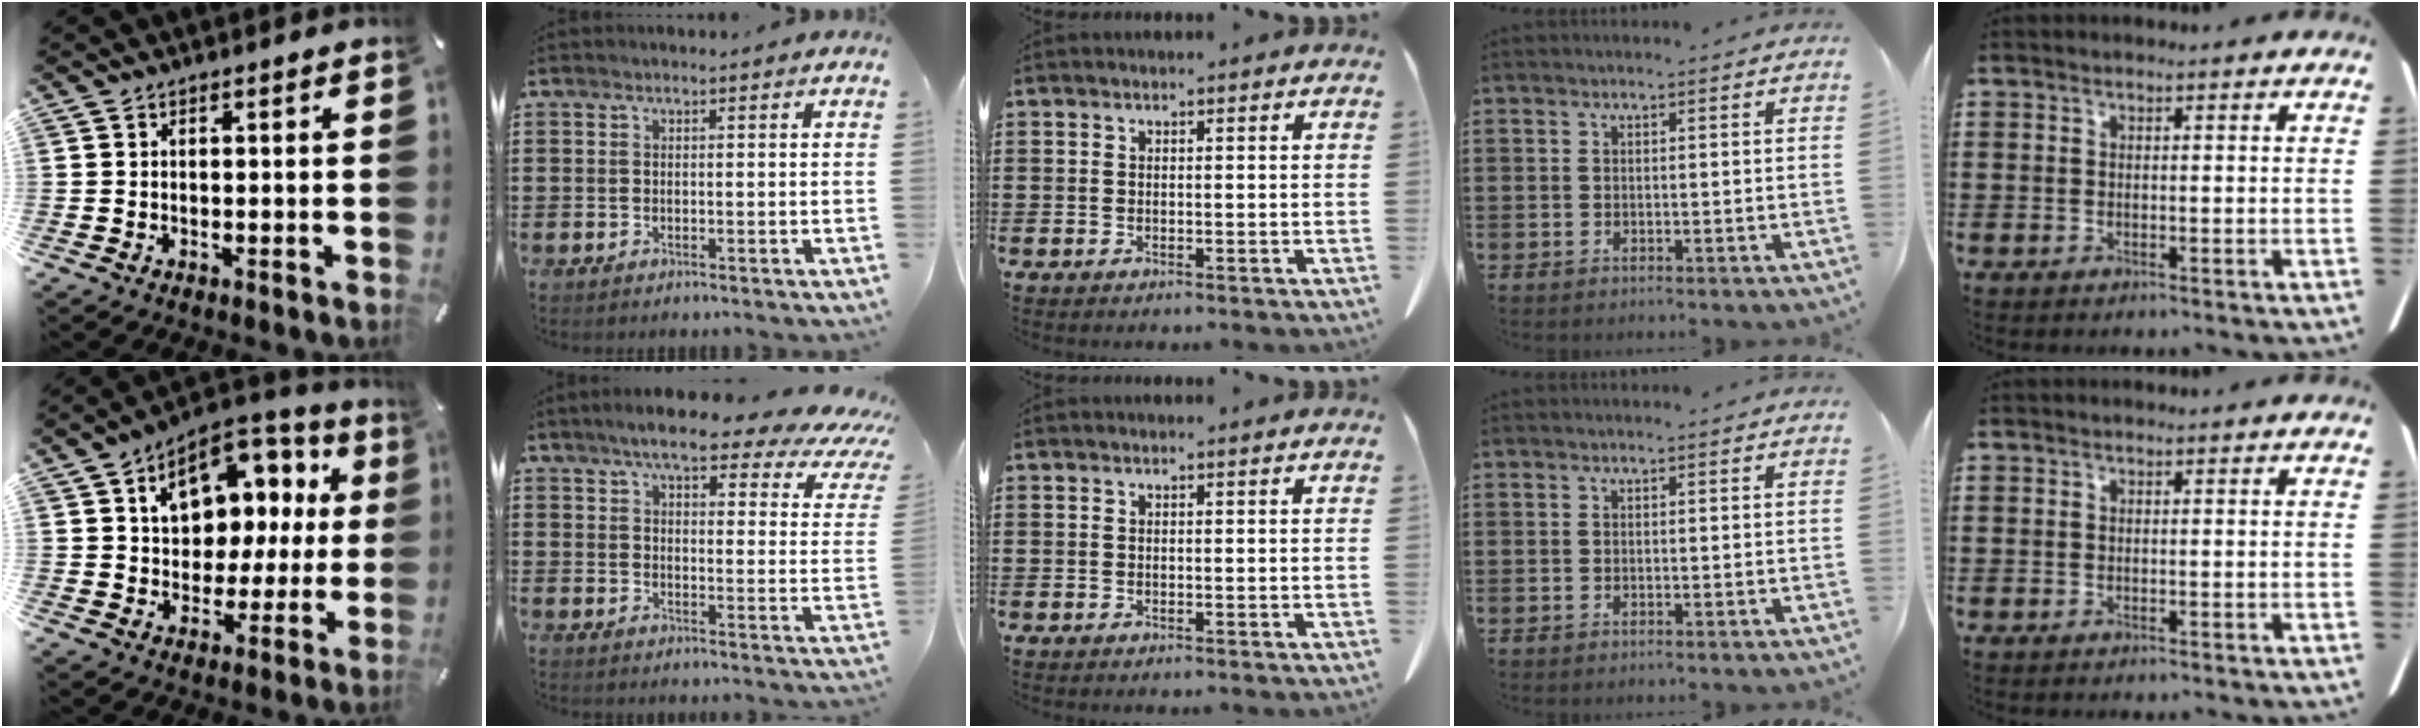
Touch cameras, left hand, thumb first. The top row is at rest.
{"thumb": {"total": 12.6, "force": [5.0, 9.5, 6.8], "torque": [-0.103, -0.033, 0.092]}, "index": {"total": 7.2, "force": [5.7, 1.7, 4.0], "torque": [-0.086, -0.024, 0.094]}}